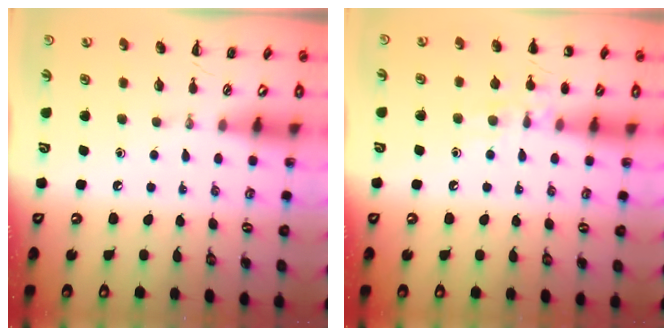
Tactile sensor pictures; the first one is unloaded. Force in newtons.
{"total": 8.4, "press": 8.3, "slide": 1.6}